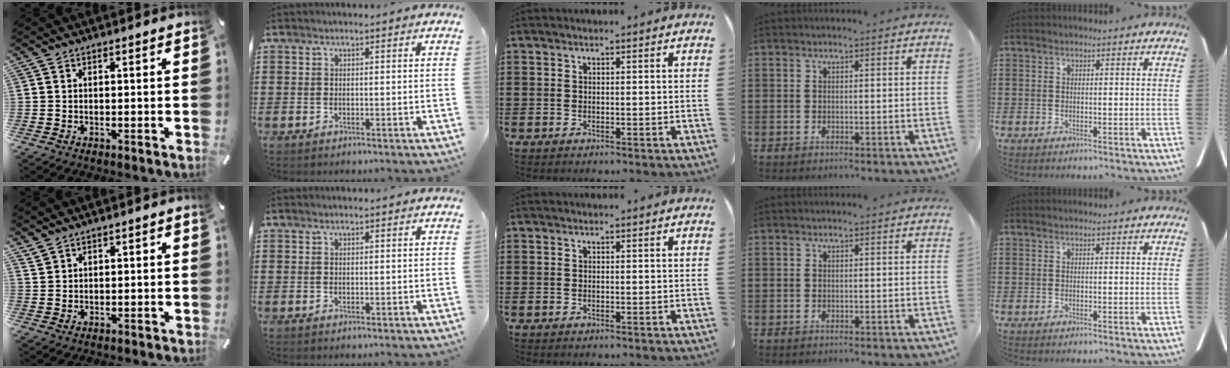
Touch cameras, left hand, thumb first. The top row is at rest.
{"thumb": {"total": 1.8, "force": [1.6, 0.6, 0.3], "torque": [-0.006, -0.004, 0.033]}}